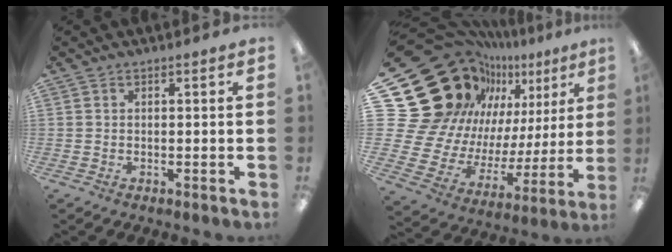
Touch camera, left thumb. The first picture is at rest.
{"total": 28.9, "force": [15.8, 19.9, 13.6], "torque": [-0.250, -0.136, 0.333]}